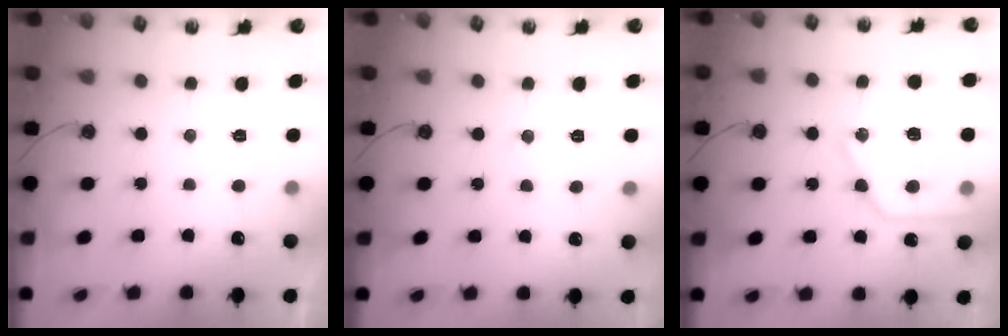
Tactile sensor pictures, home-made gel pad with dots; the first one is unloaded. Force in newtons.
{"total": 4.9, "press": 4.8, "slide": 0.7}
{"total": 18.3, "press": 18.3, "slide": 1.4}